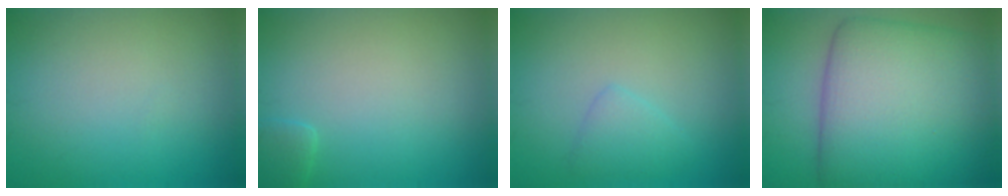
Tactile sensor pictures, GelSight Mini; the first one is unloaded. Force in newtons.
{"total": 1.3, "press": 1.3, "slide": 0.1}
{"total": 1.8, "press": 1.8, "slide": 0.2}
{"total": 14.3, "press": 14.3, "slide": 0.4}